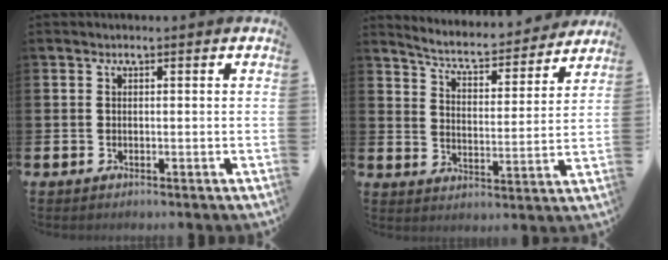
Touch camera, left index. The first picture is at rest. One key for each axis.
{"total": 5.9, "fx": 5.6, "fy": 0.9, "fz": 1.5, "tx": -0.057, "ty": -0.044, "tz": 0.091}